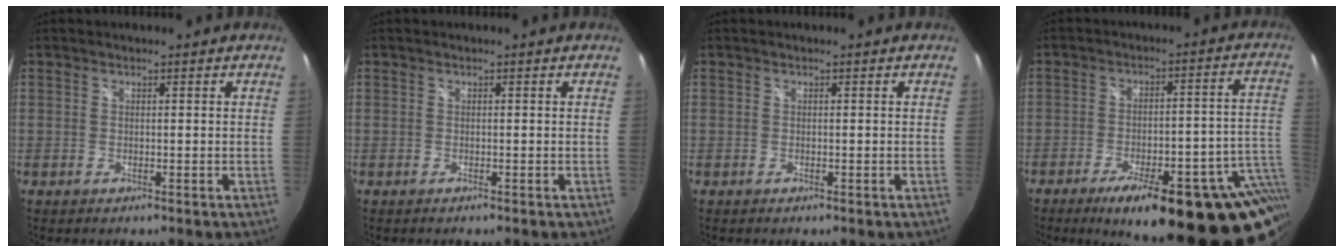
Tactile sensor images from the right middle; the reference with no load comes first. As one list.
[{"total": 0.7, "force": [-0.5, 0.3, 0.4], "torque": [-0.007, -0.002, -0.008]}, {"total": 0.5, "force": [-0.3, 0.3, 0.3], "torque": [-0.005, -0.002, -0.005]}, {"total": 25.8, "force": [-16.2, 6.3, 19.1], "torque": [-0.234, -0.015, -0.208]}]